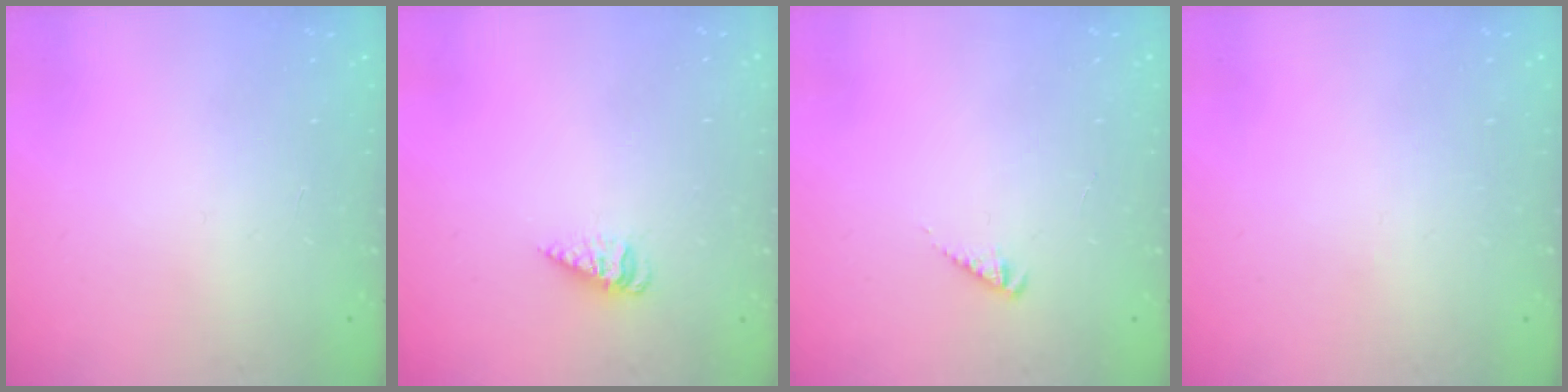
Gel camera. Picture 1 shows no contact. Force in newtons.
{"total": 3.0, "press": 2.9, "slide": 0.2}
{"total": 1.9, "press": 1.9, "slide": 0.3}
{"total": 0.0}